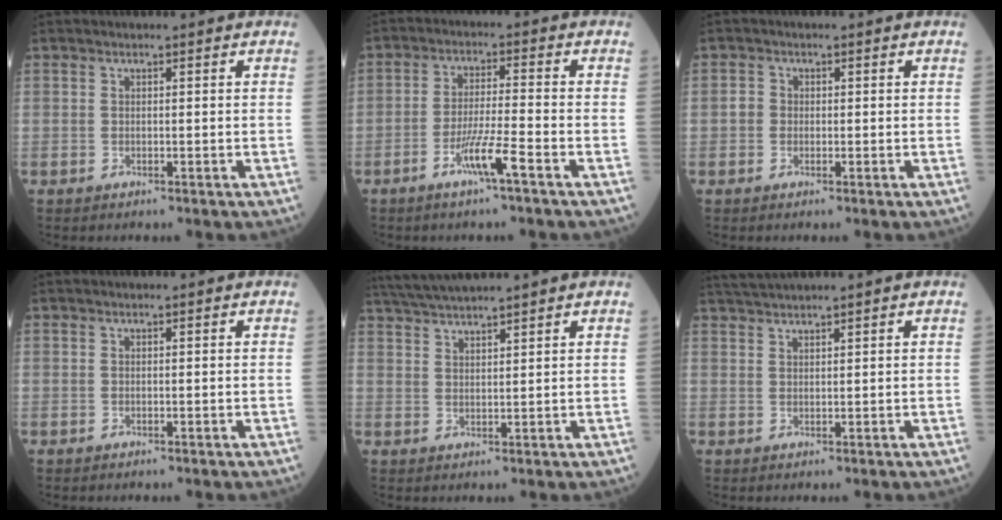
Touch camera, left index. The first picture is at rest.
{"total": 5.9, "force": [-3.4, -0.4, 4.8], "torque": [-0.096, -0.008, -0.068]}
{"total": 1.5, "force": [-0.3, 1.4, 0.5], "torque": [-0.006, 0.008, -0.006]}
{"total": 0.0}
{"total": 6.8, "force": [6.2, -0.9, 2.7], "torque": [-0.057, 0.030, 0.115]}
{"total": 3.0, "force": [2.8, -0.8, 0.8], "torque": [-0.020, 0.018, 0.061]}